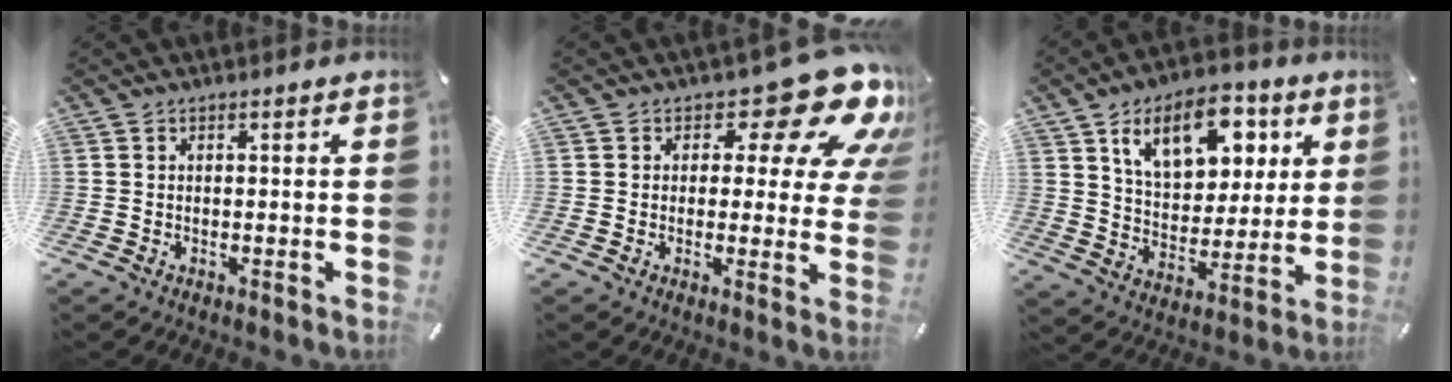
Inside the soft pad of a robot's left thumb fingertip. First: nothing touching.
{"total": 16.6, "force": [8.9, 7.6, 11.9], "torque": [-0.155, -0.058, 0.145]}
{"total": 15.8, "force": [8.2, 9.9, 9.1], "torque": [-0.155, -0.018, 0.147]}